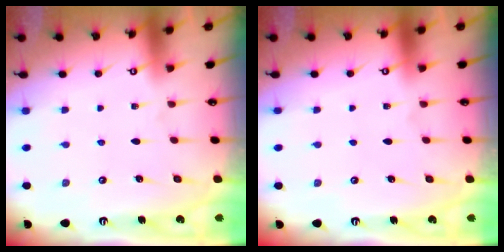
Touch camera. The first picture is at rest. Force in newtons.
{"total": 0.0}